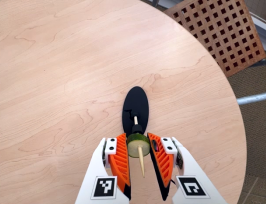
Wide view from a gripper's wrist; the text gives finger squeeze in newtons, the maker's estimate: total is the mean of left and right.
{"total": 10.1, "left": 10.0, "right": 10.2}